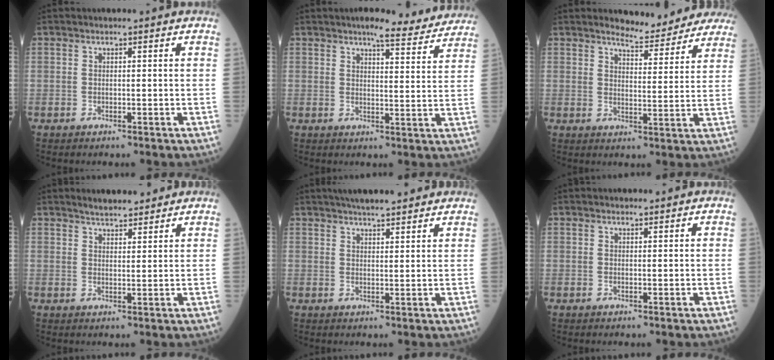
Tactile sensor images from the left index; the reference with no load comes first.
{"total": 8.9, "force": [8.2, 1.2, 3.2], "torque": [-0.037, 0.001, 0.087]}
{"total": 10.1, "force": [9.7, 1.8, 2.1], "torque": [-0.019, -0.011, 0.112]}
{"total": 5.4, "force": [4.8, 1.4, 2.0], "torque": [-0.032, 0.017, 0.075]}
{"total": 8.7, "force": [7.5, 1.2, 4.3], "torque": [-0.061, 0.028, 0.104]}
{"total": 0.6, "force": [0.6, 0.1, 0.2], "torque": [-0.012, -0.001, 0.008]}